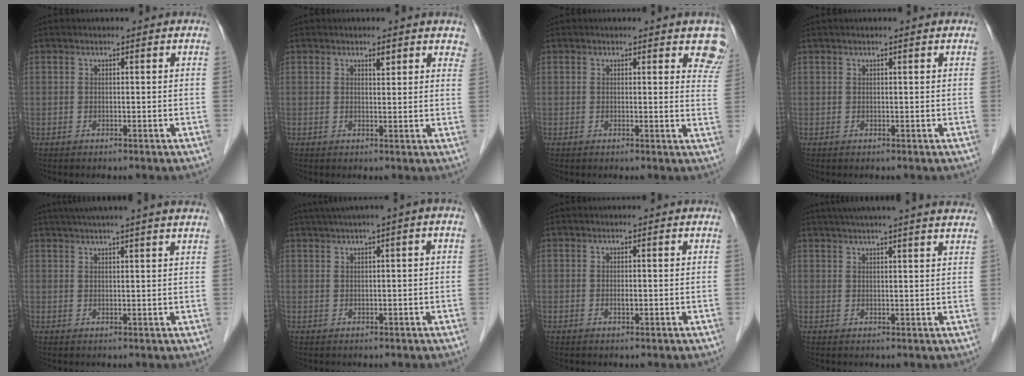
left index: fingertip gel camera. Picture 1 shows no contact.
{"total": 3.0, "force": [2.4, 1.1, 1.5], "torque": [-0.003, -0.002, 0.024]}
{"total": 5.9, "force": [5.1, 1.9, 2.4], "torque": [-0.002, -0.019, 0.031]}
{"total": 1.4, "force": [1.1, -0.1, 0.8], "torque": [-0.011, 0.015, 0.021]}
{"total": 13.0, "force": [11.1, -0.6, 6.8], "torque": [-0.111, 0.030, 0.138]}
{"total": 4.5, "force": [2.3, -0.3, 3.8], "torque": [-0.071, 0.020, 0.041]}
{"total": 0.5, "force": [0.1, 0.2, 0.5], "torque": [-0.012, -0.001, 0.000]}
{"total": 18.4, "force": [16.2, 0.1, 8.8], "torque": [-0.141, 0.022, 0.203]}